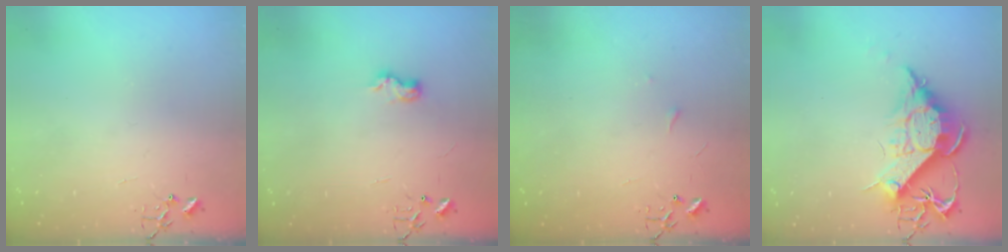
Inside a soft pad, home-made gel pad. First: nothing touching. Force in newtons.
{"total": 6.4, "press": 6.4, "slide": 0.3}
{"total": 3.4, "press": 3.3, "slide": 0.4}
{"total": 12.6, "press": 12.6, "slide": 1.2}